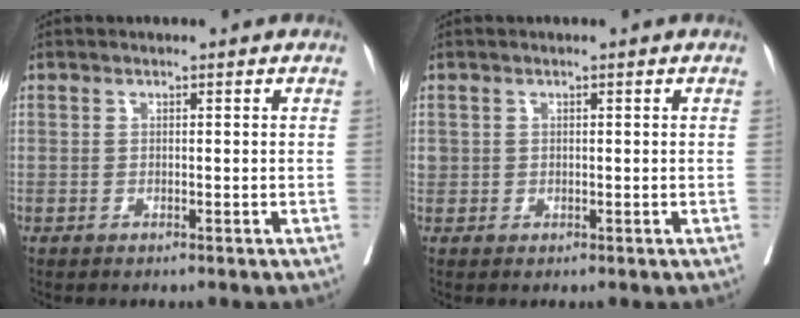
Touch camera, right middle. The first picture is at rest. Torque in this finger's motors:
{"motor_torque": [-0.23, -0.06, -0.01, 0.00]}